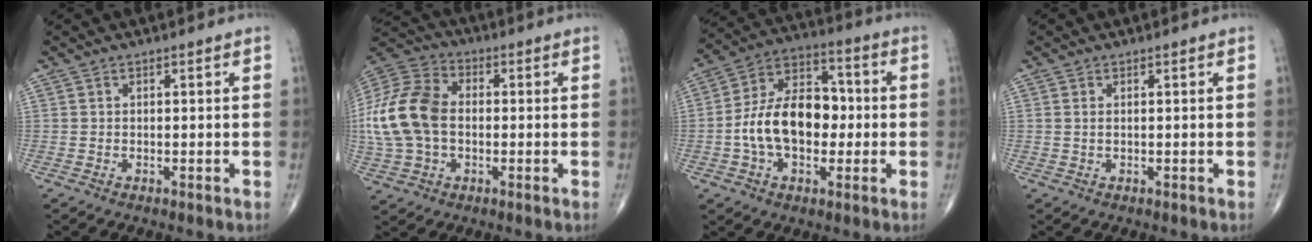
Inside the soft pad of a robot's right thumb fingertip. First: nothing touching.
{"total": 18.1, "force": [-0.5, 12.3, 13.2], "torque": [-0.288, 0.022, -0.011]}
{"total": 15.9, "force": [-1.5, 10.0, 12.3], "torque": [-0.196, 0.038, -0.031]}
{"total": 0.7, "force": [0.2, 0.3, 0.6], "torque": [-0.016, 0.003, 0.006]}